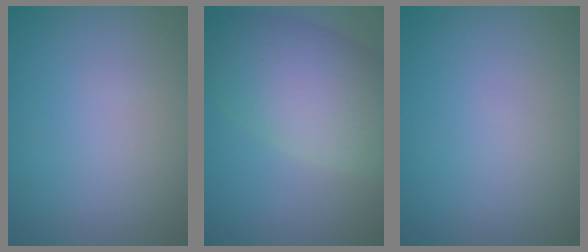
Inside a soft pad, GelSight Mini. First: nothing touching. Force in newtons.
{"total": 8.9, "press": 8.9, "slide": 0.3}
{"total": 0.0}